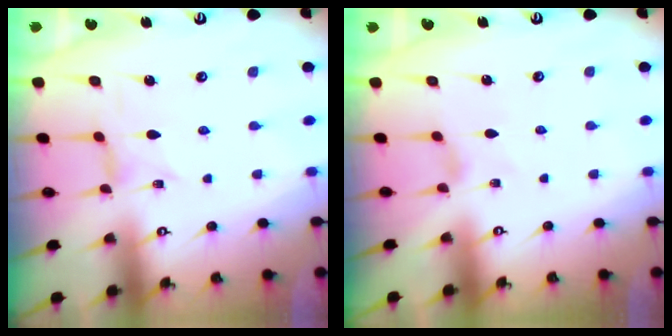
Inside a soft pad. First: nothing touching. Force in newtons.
{"total": 0.0}